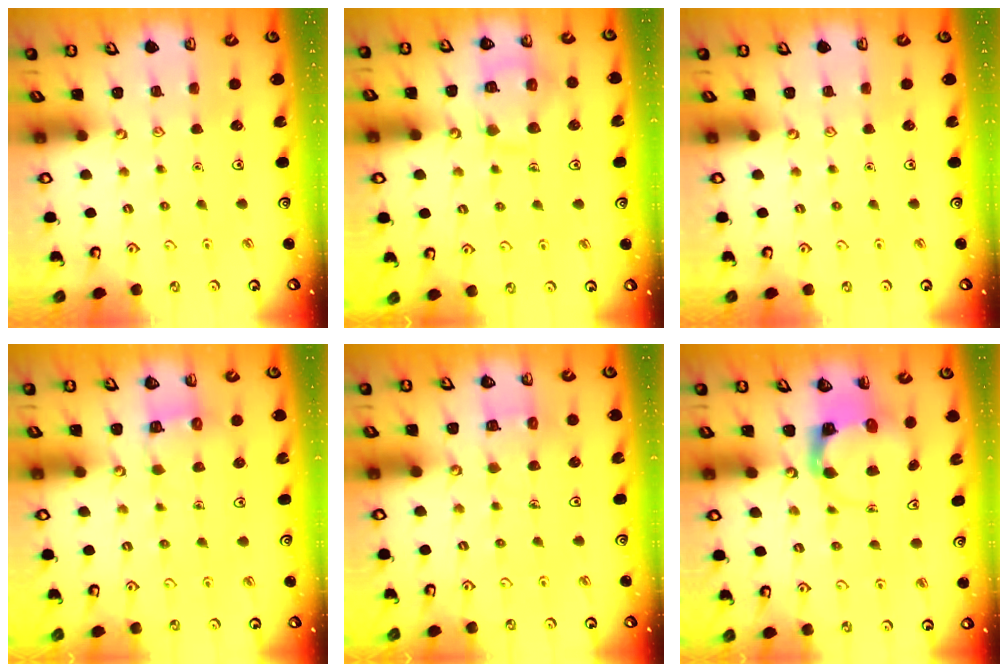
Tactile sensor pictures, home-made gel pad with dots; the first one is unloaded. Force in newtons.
{"total": 12.7, "press": 12.7, "slide": 1.3}
{"total": 0.0}
{"total": 4.8, "press": 4.8, "slide": 0.4}
{"total": 5.9, "press": 5.9, "slide": 0.3}
{"total": 3.7, "press": 3.7, "slide": 0.5}